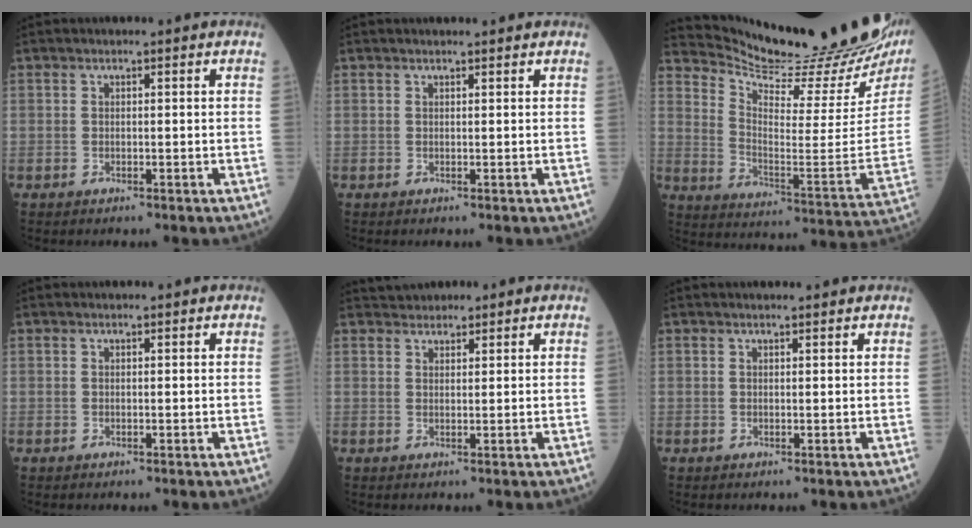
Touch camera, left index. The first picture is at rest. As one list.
[{"total": 0.9, "force": [0.9, 0.1, 0.1], "torque": [-0.010, 0.004, 0.012]}, {"total": 25.6, "force": [23.9, 1.4, 9.1], "torque": [-0.156, -0.114, 0.322]}, {"total": 0.0}, {"total": 2.8, "force": [2.5, 1.2, 0.3], "torque": [-0.007, 0.023, 0.039]}, {"total": 1.9, "force": [1.8, 0.5, 0.3], "torque": [-0.007, 0.011, 0.021]}]